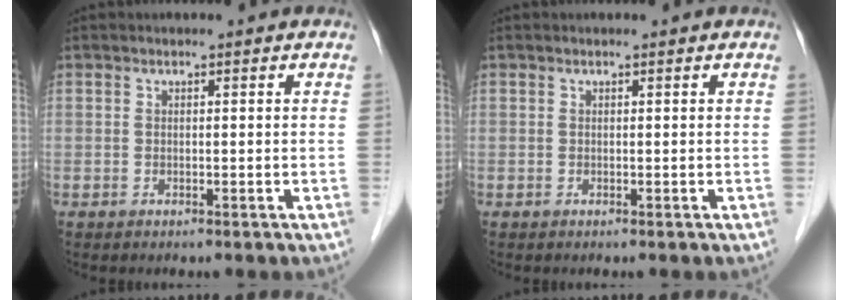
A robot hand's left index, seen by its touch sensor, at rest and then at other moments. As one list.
[{"total": 0.0}]